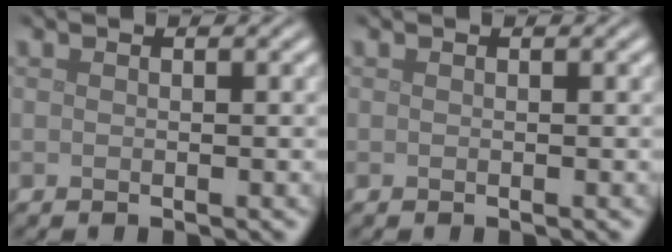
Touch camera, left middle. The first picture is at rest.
{"total": 0.0}